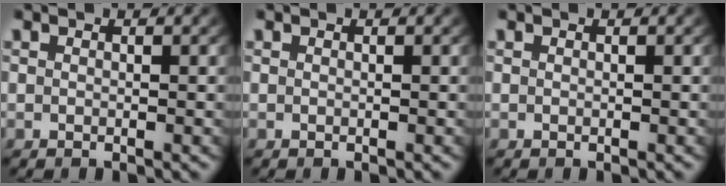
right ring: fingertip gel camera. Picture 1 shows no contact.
{"total": 0.0}
{"total": 0.0}